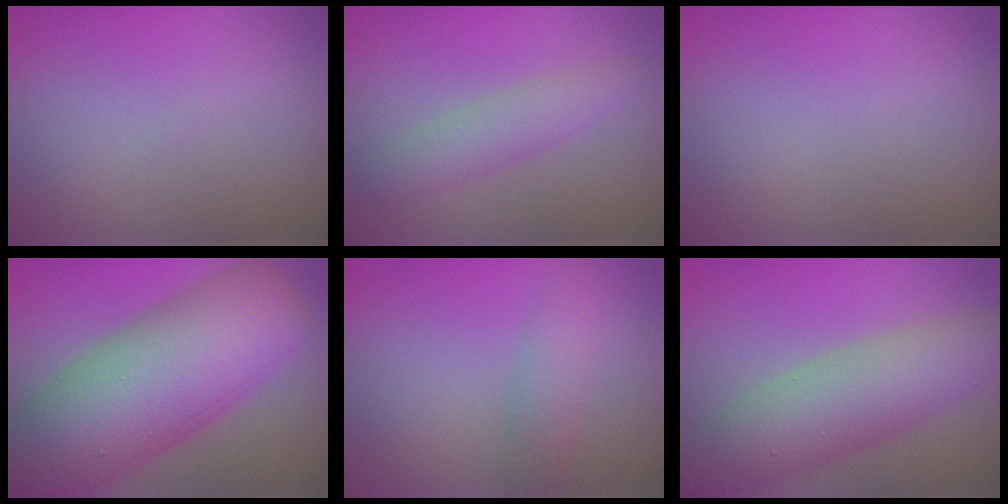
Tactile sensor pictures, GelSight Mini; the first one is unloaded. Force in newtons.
{"total": 2.6, "press": 2.6, "slide": 0.1}
{"total": 0.0}
{"total": 15.2, "press": 15.1, "slide": 0.6}
{"total": 2.2, "press": 2.2, "slide": 0.0}
{"total": 7.4, "press": 7.4, "slide": 0.3}